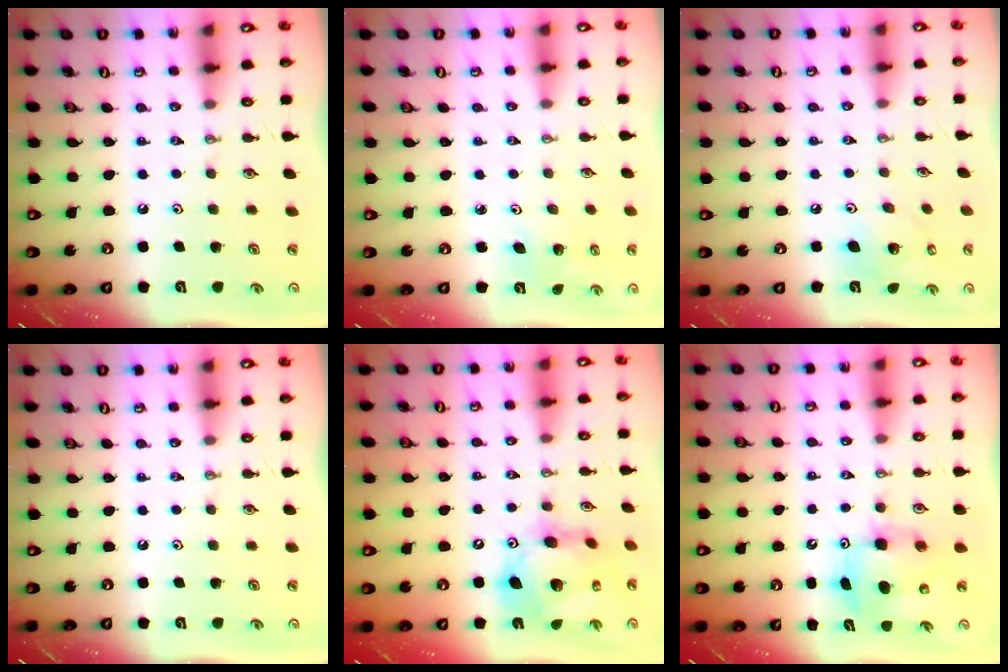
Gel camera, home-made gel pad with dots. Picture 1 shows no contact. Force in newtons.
{"total": 2.3, "press": 2.3, "slide": 0.2}
{"total": 9.1, "press": 8.7, "slide": 2.6}
{"total": 0.0}
{"total": 17.1, "press": 17.0, "slide": 1.8}
{"total": 7.0, "press": 6.8, "slide": 1.6}